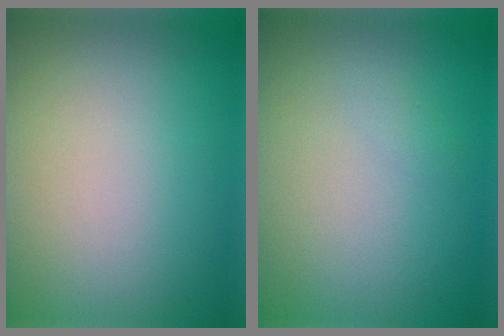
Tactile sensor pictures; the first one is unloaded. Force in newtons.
{"total": 0.5, "press": 0.5, "slide": 0.0}